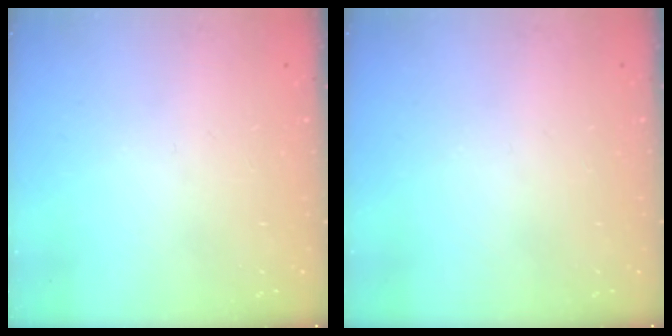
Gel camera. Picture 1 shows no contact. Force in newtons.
{"total": 0.0}